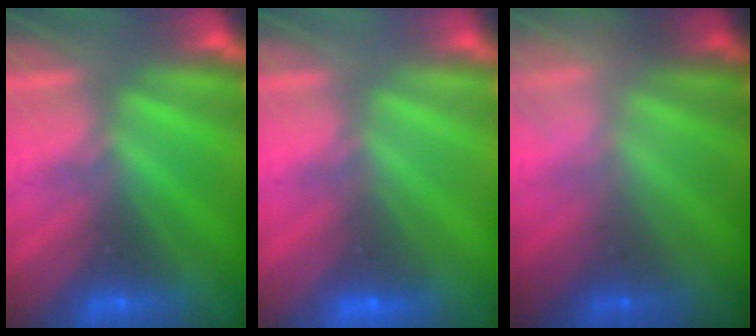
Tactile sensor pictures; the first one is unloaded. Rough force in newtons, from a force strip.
{"total": 2.0}
{"total": 2.4}